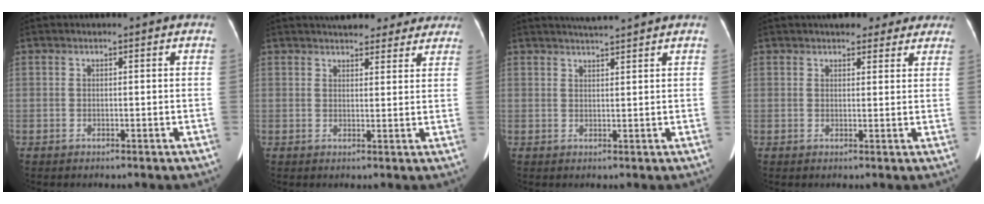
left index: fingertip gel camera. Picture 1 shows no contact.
{"total": 12.6, "force": [11.1, 4.1, 4.3], "torque": [-0.029, 0.025, 0.129]}
{"total": 4.1, "force": [3.8, -0.7, 1.3], "torque": [-0.020, 0.017, 0.059]}
{"total": 8.2, "force": [6.8, 3.3, 3.2], "torque": [-0.021, 0.017, 0.079]}